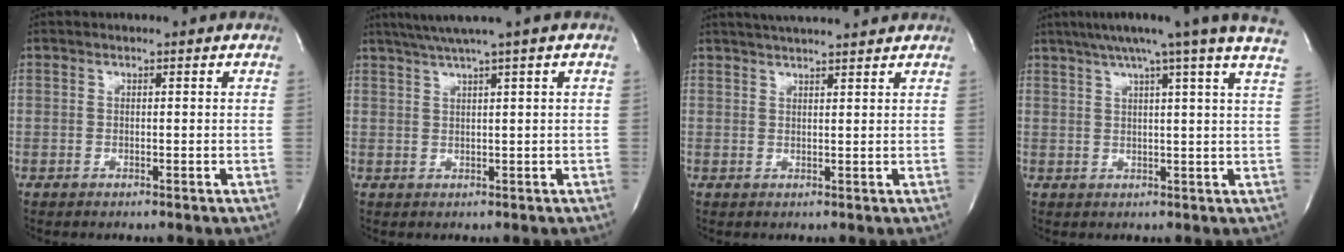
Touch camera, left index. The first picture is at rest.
{"total": 5.1, "force": [3.4, -1.4, 3.5], "torque": [-0.062, 0.017, 0.063]}
{"total": 8.2, "force": [7.4, 0.2, 3.5], "torque": [-0.060, 0.026, 0.103]}
{"total": 17.3, "force": [14.1, -1.6, 9.9], "torque": [-0.161, -0.005, 0.168]}